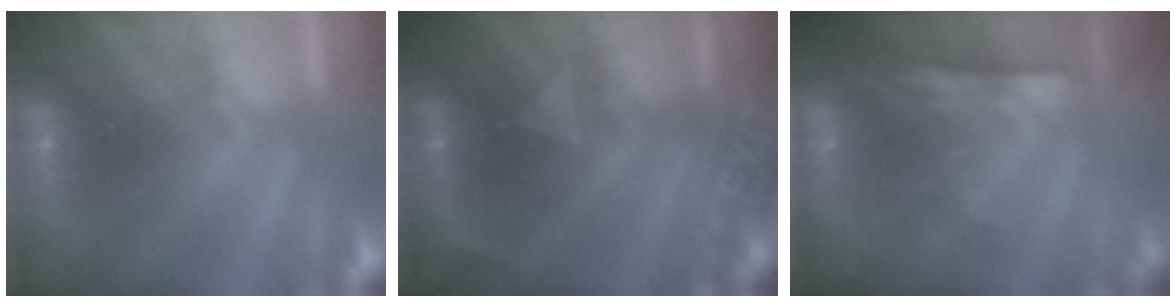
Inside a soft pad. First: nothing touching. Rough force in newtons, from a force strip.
{"total": 2.2}
{"total": 7.2}